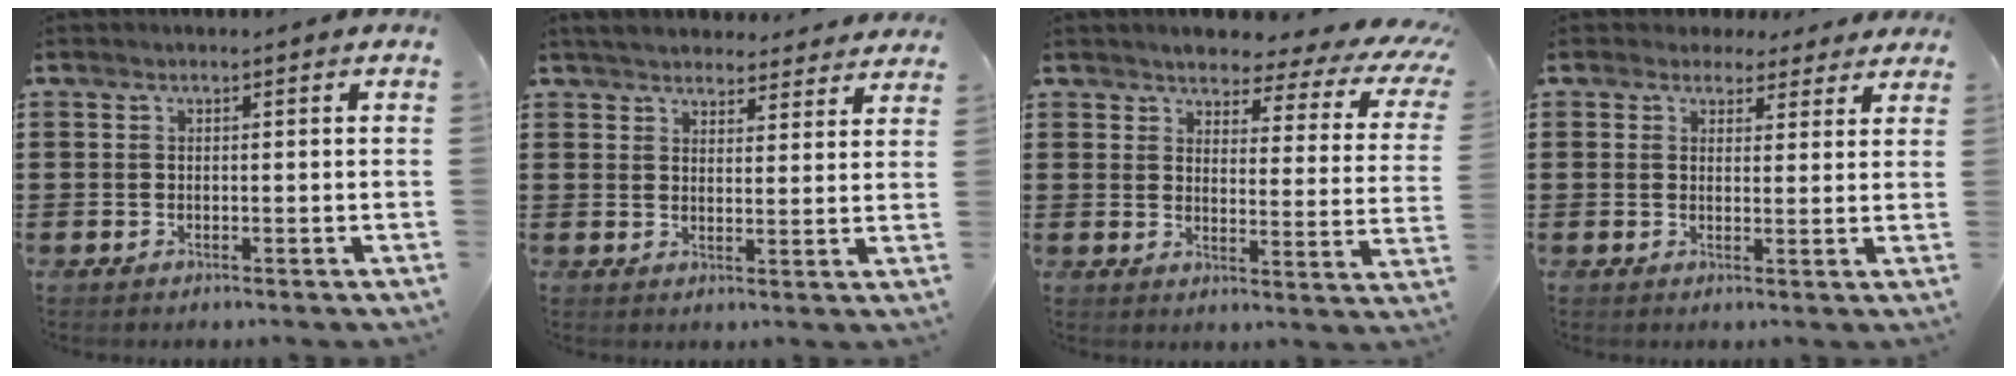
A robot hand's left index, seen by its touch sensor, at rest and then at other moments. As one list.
[{"total": 4.3, "force": [4.2, 0.6, 0.6], "torque": [-0.027, -0.014, 0.077]}, {"total": 3.7, "force": [3.4, 0.9, 1.3], "torque": [-0.041, -0.025, 0.050]}, {"total": 3.3, "force": [2.7, 1.8, 0.5], "torque": [-0.022, 0.003, 0.052]}]